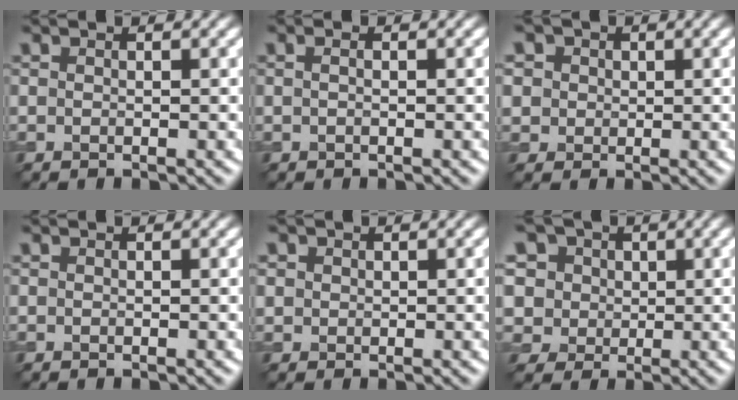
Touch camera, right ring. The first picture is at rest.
{"total": 0.7, "force": [0.1, 0.3, 0.6], "torque": [-0.012, -0.009, -0.003]}
{"total": 4.4, "force": [1.9, 3.6, 1.6], "torque": [-0.035, 0.017, 0.021]}
{"total": 0.0}
{"total": 1.0, "force": [0.3, 0.9, 0.2], "torque": [0.002, -0.002, 0.005]}
{"total": 10.6, "force": [5.3, 8.1, 4.3], "torque": [-0.107, 0.028, 0.070]}